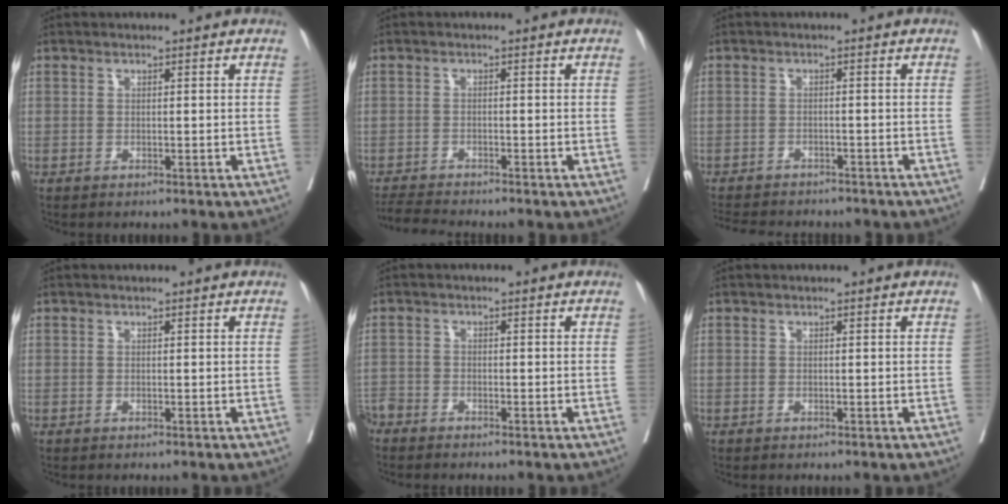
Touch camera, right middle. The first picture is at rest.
{"total": 3.6, "force": [-3.5, -0.7, 0.7], "torque": [-0.012, -0.020, -0.064]}
{"total": 10.7, "force": [-9.5, 3.1, 3.9], "torque": [-0.073, -0.009, -0.123]}
{"total": 0.0}
{"total": 2.9, "force": [-2.8, 0.4, 0.5], "torque": [-0.005, -0.007, -0.058]}
{"total": 0.0}